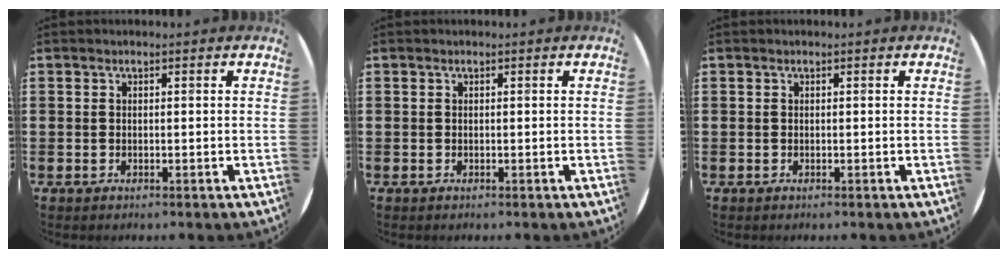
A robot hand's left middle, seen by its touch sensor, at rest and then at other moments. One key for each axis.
{"total": 0.0}
{"total": 0.0}